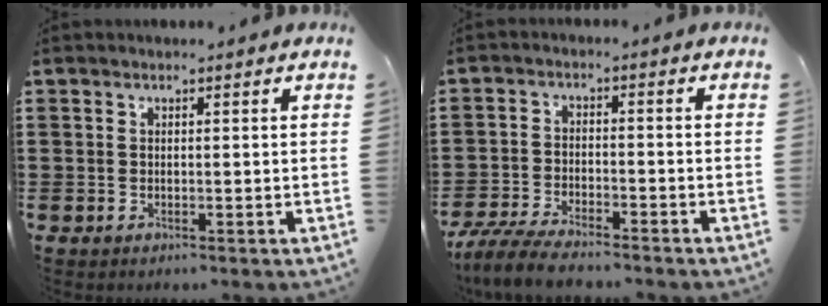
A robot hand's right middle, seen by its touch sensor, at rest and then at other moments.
{"total": 5.5, "force": [-5.1, 0.7, 2.0], "torque": [-0.058, -0.009, -0.105]}